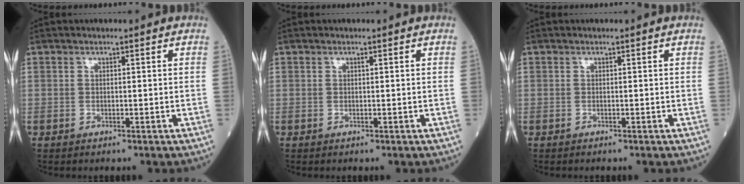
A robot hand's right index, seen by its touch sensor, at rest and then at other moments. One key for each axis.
{"total": 0.0}
{"total": 0.0}